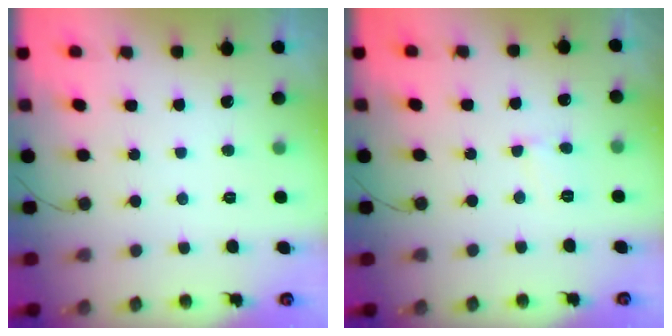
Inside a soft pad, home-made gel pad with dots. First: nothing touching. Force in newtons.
{"total": 3.0, "press": 3.0, "slide": 0.3}